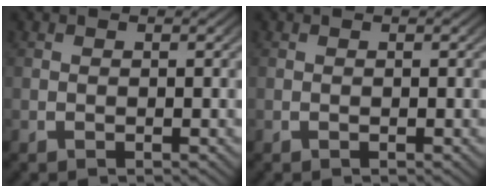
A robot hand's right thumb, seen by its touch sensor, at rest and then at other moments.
{"total": 0.0}